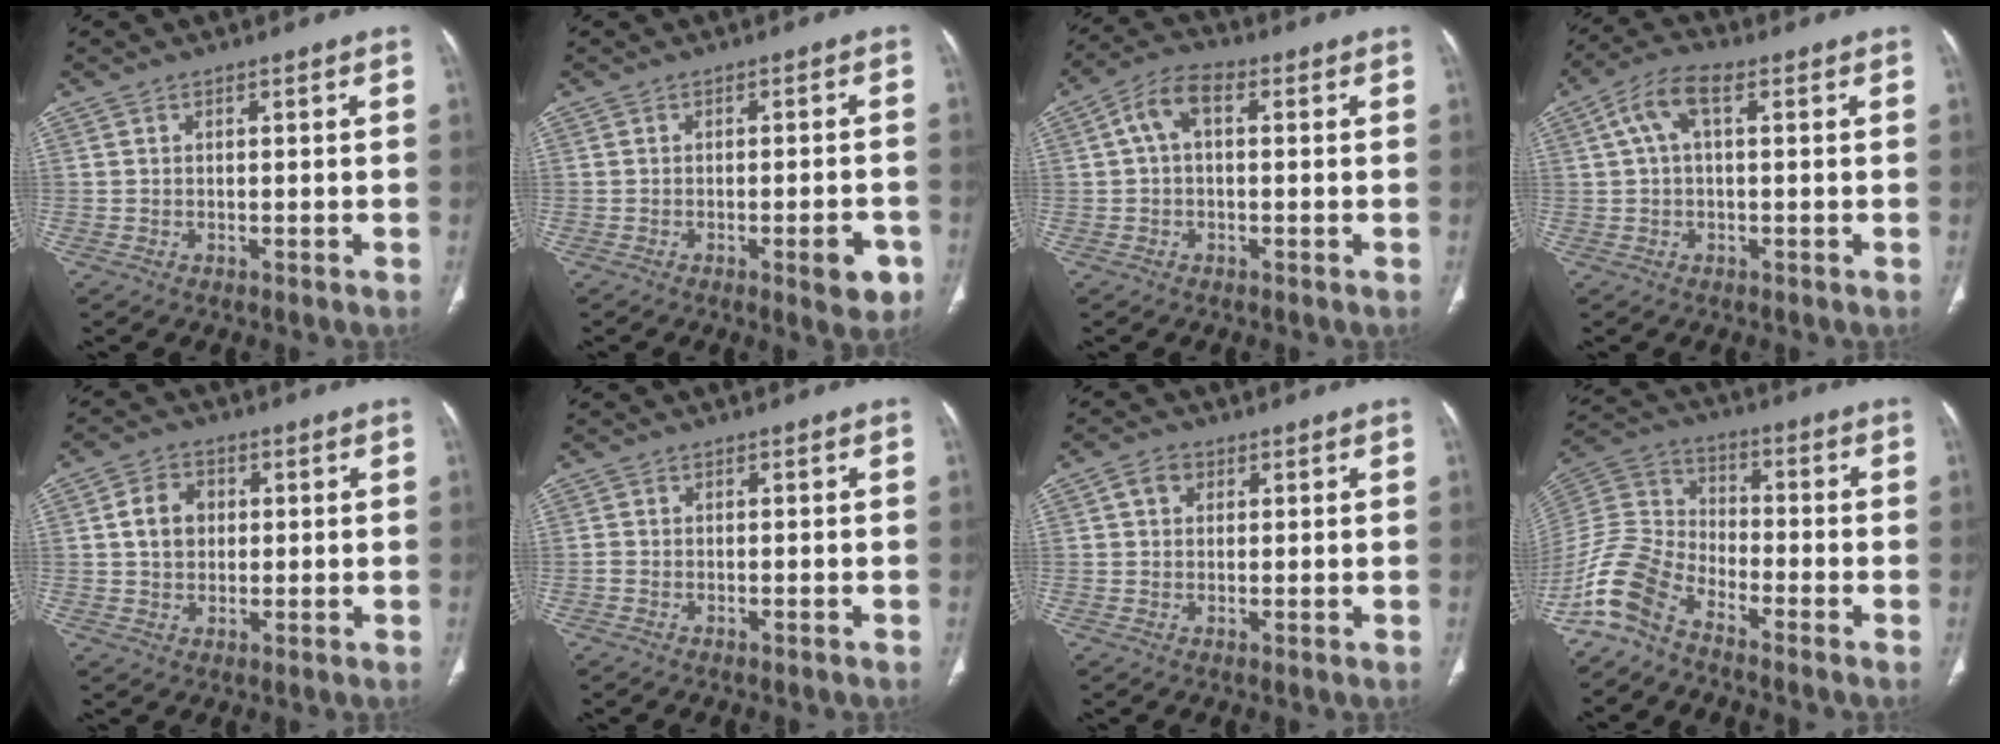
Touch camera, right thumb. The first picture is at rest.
{"total": 5.7, "force": [-2.6, 1.8, 4.8], "torque": [-0.045, 0.007, -0.028]}
{"total": 6.3, "force": [0.9, 3.6, 5.1], "torque": [-0.088, 0.022, 0.007]}
{"total": 6.5, "force": [1.7, 2.8, 5.7], "torque": [-0.120, 0.025, 0.026]}
{"total": 6.1, "force": [0.9, 4.9, 3.6], "torque": [-0.046, 0.005, 0.011]}
{"total": 1.1, "force": [-0.8, 0.4, 0.6], "torque": [-0.014, 0.006, -0.014]}
{"total": 3.2, "force": [1.1, 2.6, 1.7], "torque": [-0.018, 0.004, 0.019]}
{"total": 10.7, "force": [-8.3, 4.7, 4.9], "torque": [-0.114, 0.063, -0.178]}